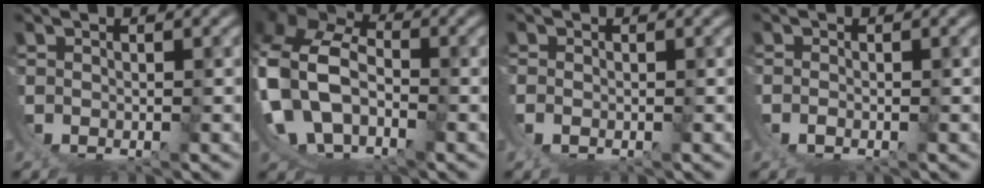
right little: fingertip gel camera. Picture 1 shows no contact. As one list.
[{"total": 16.8, "force": [1.3, 14.3, 8.7], "torque": [-0.256, -0.048, 0.016]}, {"total": 0.8, "force": [0.4, 0.2, 0.7], "torque": [-0.021, -0.003, 0.010]}, {"total": 1.0, "force": [0.2, 0.6, 0.8], "torque": [-0.020, -0.001, 0.005]}]